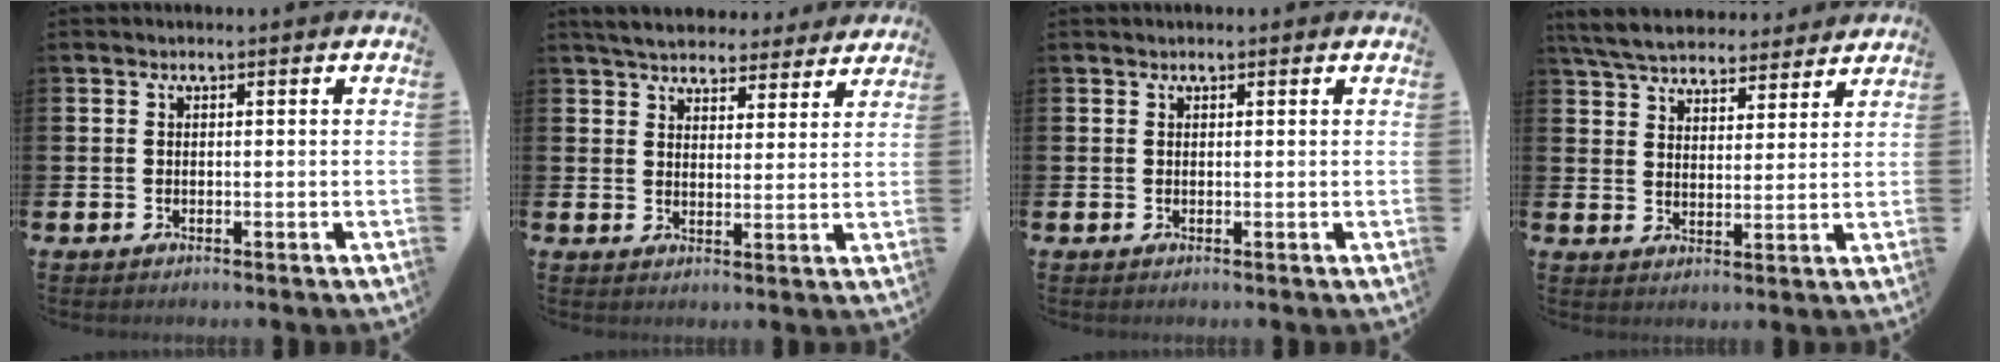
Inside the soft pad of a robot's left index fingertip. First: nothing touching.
{"total": 5.4, "force": [5.2, 1.4, 0.6], "torque": [-0.025, -0.031, 0.092]}
{"total": 0.6, "force": [0.5, 0.2, 0.1], "torque": [0.012, -0.004, 0.006]}
{"total": 6.1, "force": [5.8, 1.4, 1.0], "torque": [-0.042, -0.031, 0.104]}